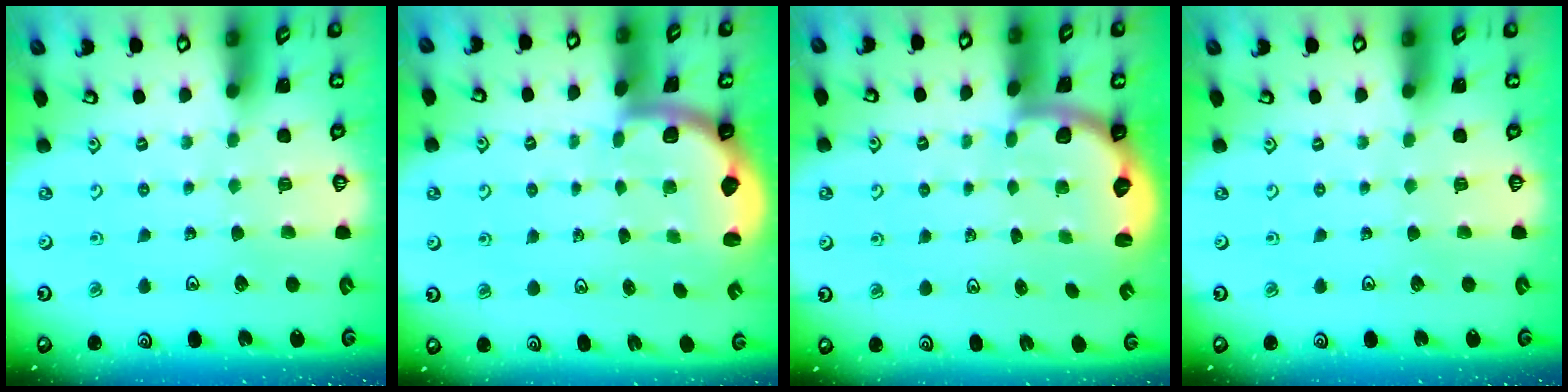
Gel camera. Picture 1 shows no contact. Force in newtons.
{"total": 2.0, "press": 1.9, "slide": 0.5}
{"total": 2.5, "press": 2.1, "slide": 1.3}
{"total": 0.0}